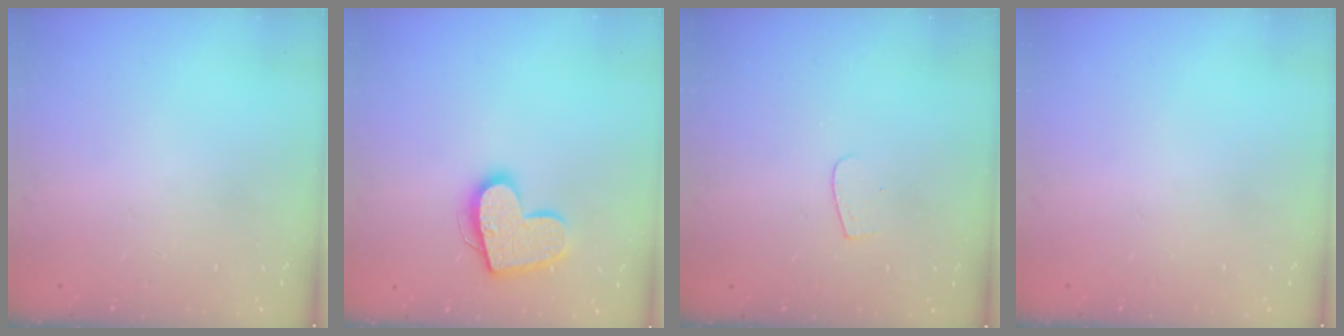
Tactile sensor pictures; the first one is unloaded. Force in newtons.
{"total": 15.3, "press": 15.3, "slide": 1.1}
{"total": 4.0, "press": 4.0, "slide": 0.4}
{"total": 0.0}